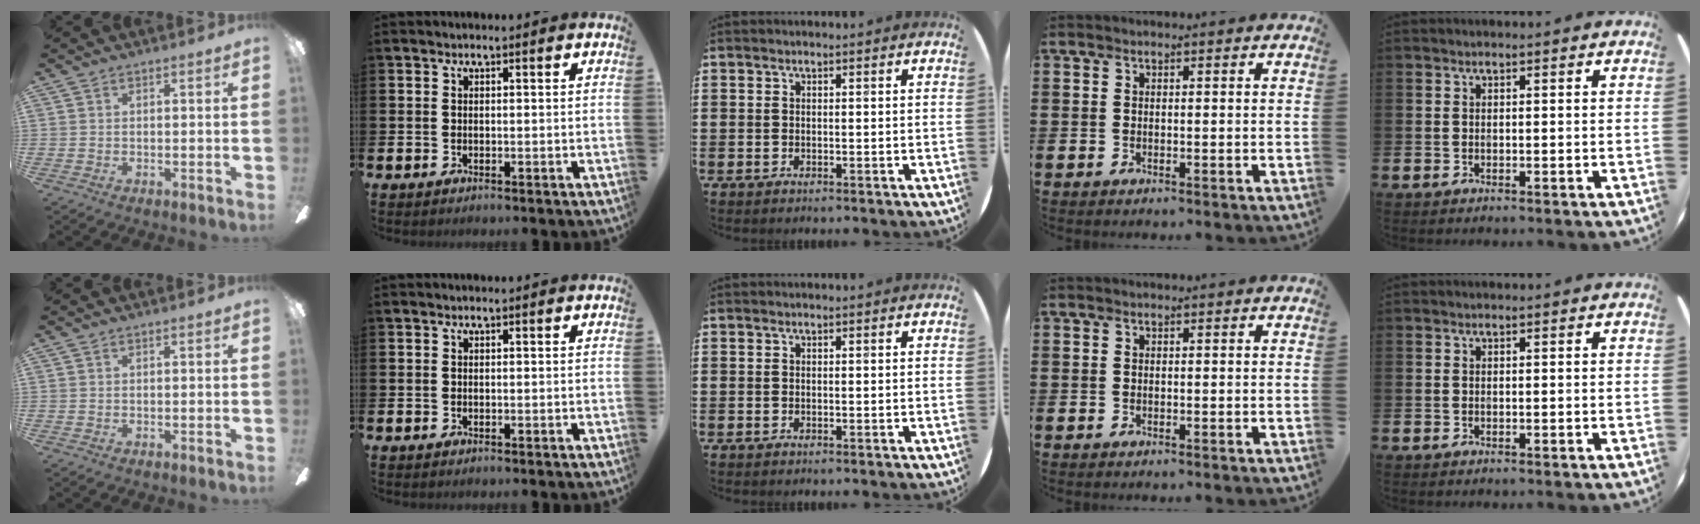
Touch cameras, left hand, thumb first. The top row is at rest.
{}